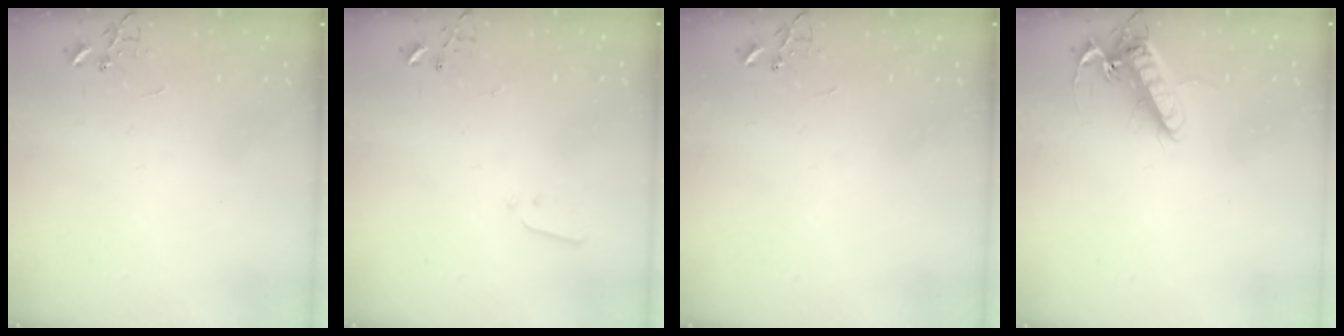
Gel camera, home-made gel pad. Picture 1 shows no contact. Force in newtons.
{"total": 2.2, "press": 2.1, "slide": 0.3}
{"total": 0.0}
{"total": 13.4, "press": 13.2, "slide": 2.1}